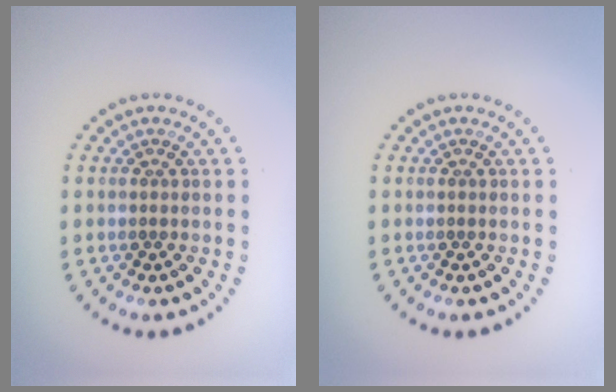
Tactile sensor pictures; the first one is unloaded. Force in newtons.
{"total": 0.0}